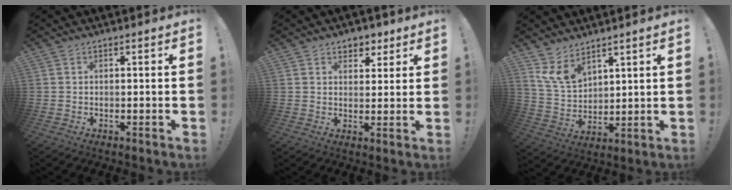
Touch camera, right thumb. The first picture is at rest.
{"total": 5.2, "force": [3.2, 3.9, 1.1], "torque": [0.007, -0.022, 0.056]}
{"total": 9.6, "force": [7.0, 5.2, 4.1], "torque": [-0.088, -0.039, 0.142]}